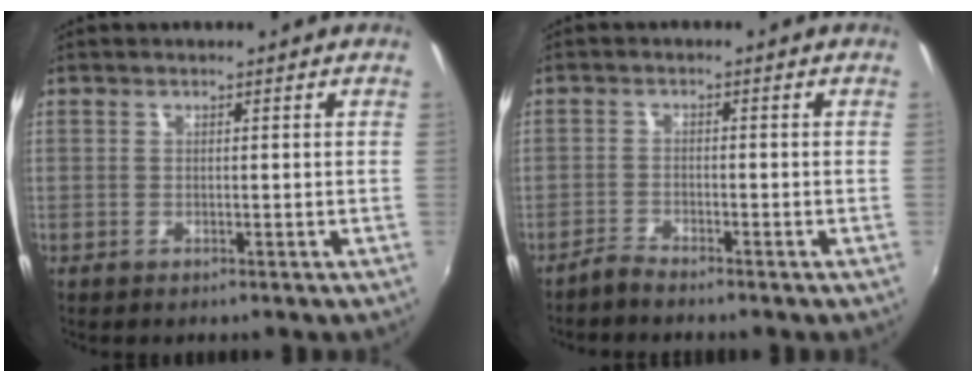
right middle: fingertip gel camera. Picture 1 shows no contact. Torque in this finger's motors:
{"motor_torque": [0.20, -0.13, -0.02, 0.00]}